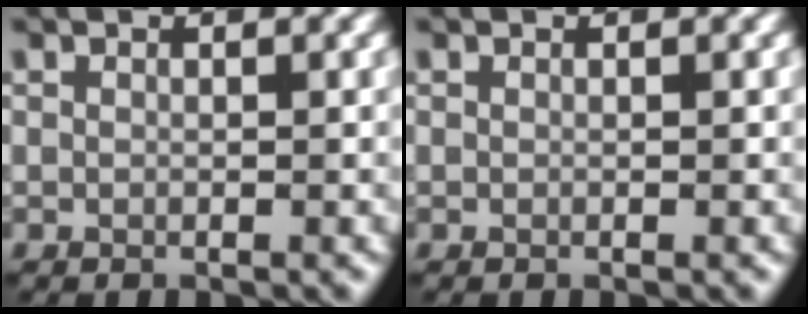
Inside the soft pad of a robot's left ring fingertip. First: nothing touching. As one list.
[{"total": 0.0}]